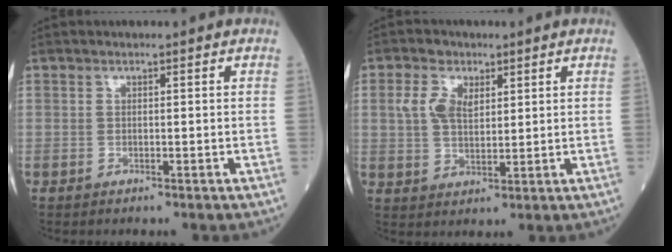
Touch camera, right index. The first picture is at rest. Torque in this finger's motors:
{"motor_torque": [0.80, 0.52, 0.25, 0.06]}